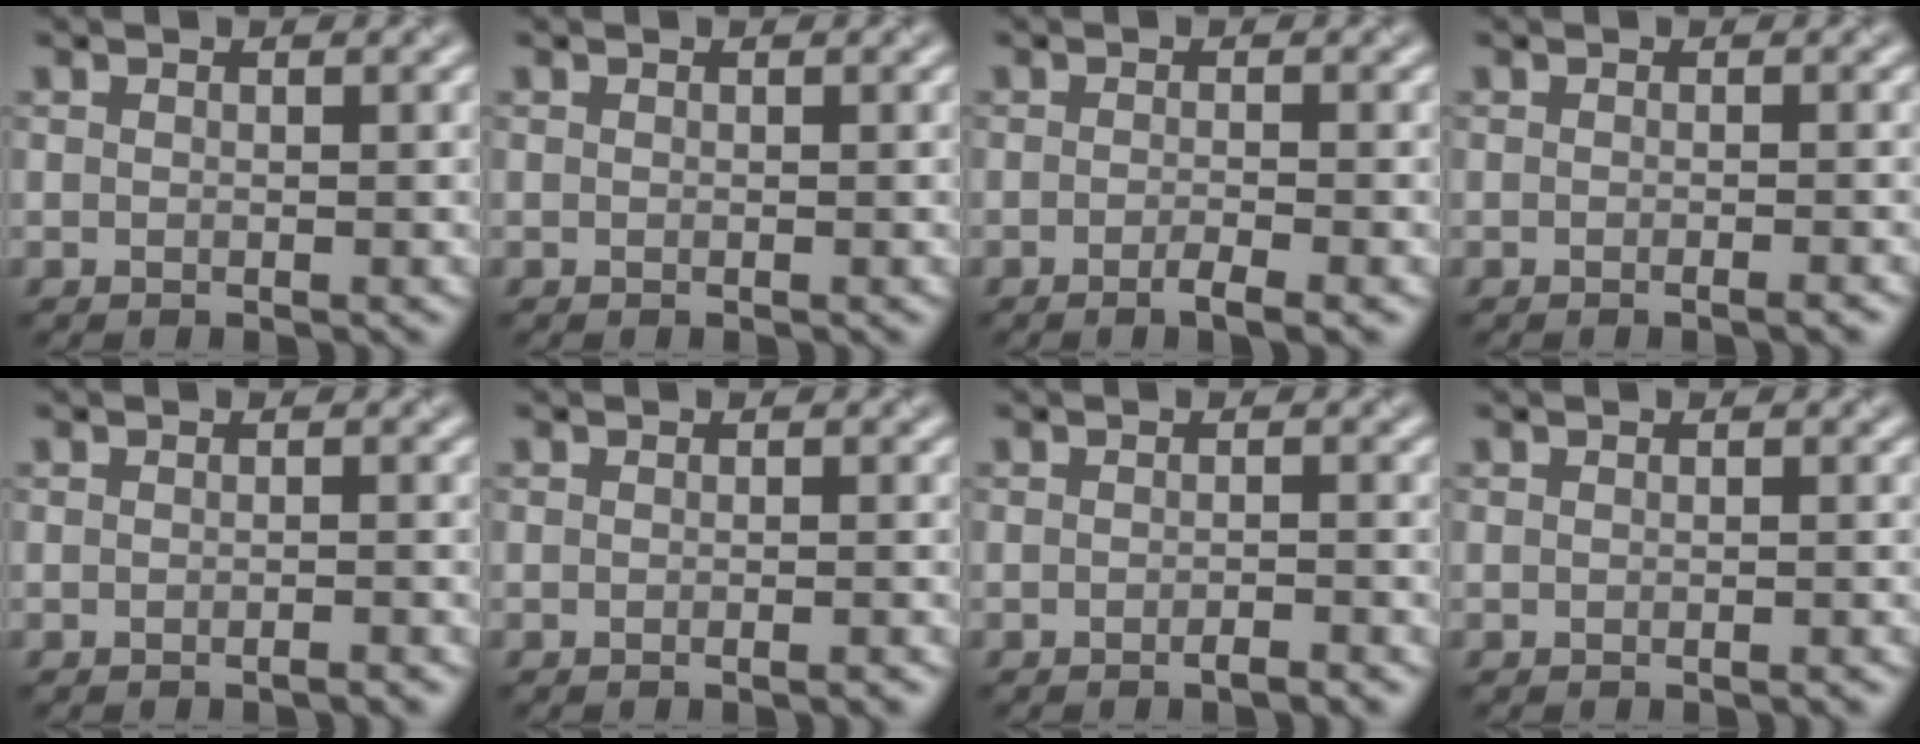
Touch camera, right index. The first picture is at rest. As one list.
[{"total": 0.0}, {"total": 2.1, "force": [-1.0, 0.7, 1.7], "torque": [-0.023, -0.001, -0.021]}, {"total": 1.7, "force": [-0.6, 0.6, 1.4], "torque": [-0.007, -0.001, -0.004]}, {"total": 1.2, "force": [-0.7, 0.4, 0.9], "torque": [-0.004, 0.001, -0.008]}, {"total": 1.4, "force": [-0.6, 0.5, 1.2], "torque": [-0.007, -0.001, -0.004]}, {"total": 1.5, "force": [-1.0, 0.4, 1.0], "torque": [-0.009, 0.000, -0.016]}, {"total": 0.8, "force": [-0.4, 0.3, 0.7], "torque": [-0.004, 0.000, -0.003]}]